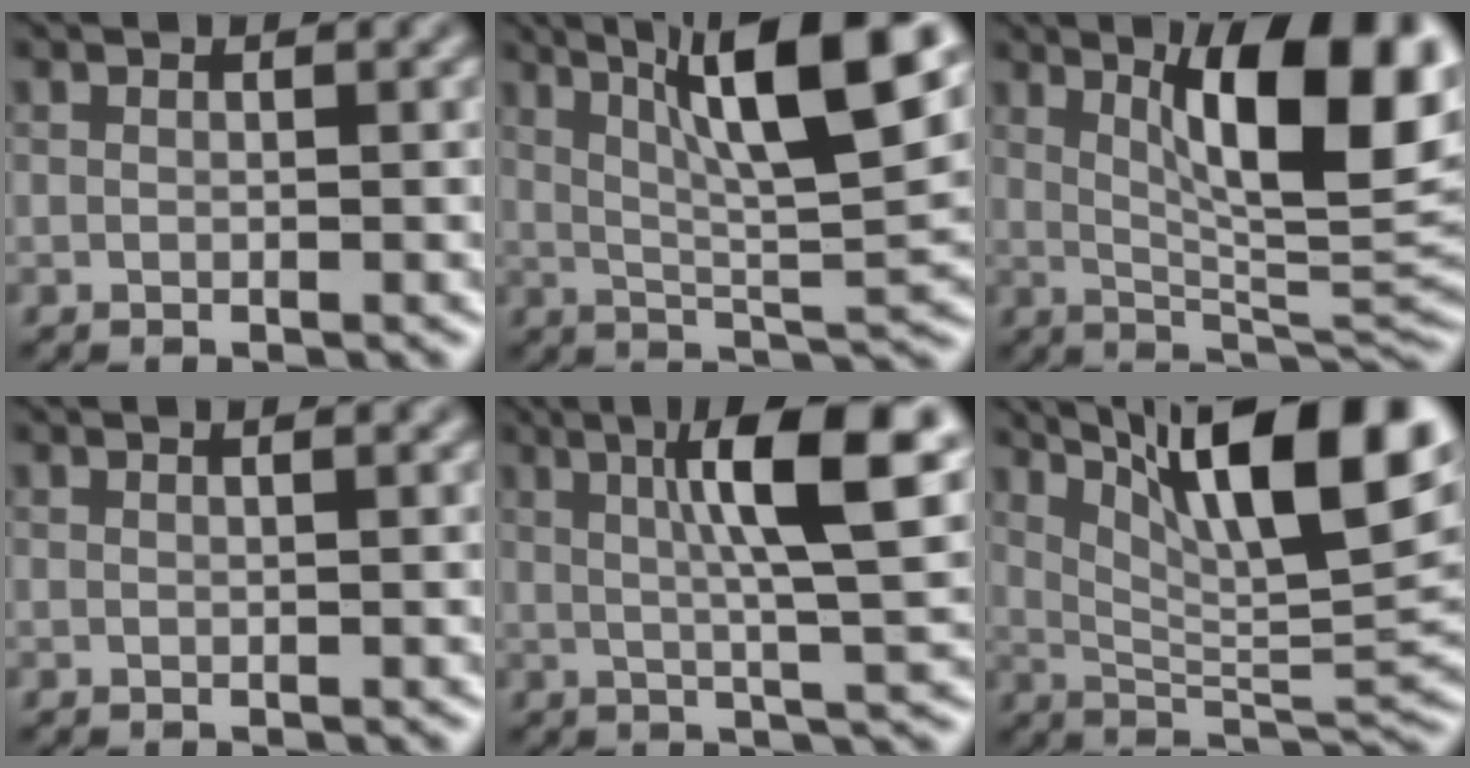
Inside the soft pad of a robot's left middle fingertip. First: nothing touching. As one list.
[{"total": 11.8, "force": [5.1, 2.3, 10.4], "torque": [-0.156, 0.011, 0.087]}, {"total": 11.7, "force": [3.9, 3.0, 10.6], "torque": [-0.146, 0.006, 0.065]}, {"total": 0.8, "force": [0.5, 0.2, 0.6], "torque": [-0.006, 0.002, 0.002]}, {"total": 10.2, "force": [3.0, 1.8, 9.6], "torque": [-0.130, 0.013, 0.040]}, {"total": 14.1, "force": [7.1, 3.8, 11.6], "torque": [-0.173, 0.007, 0.122]}]